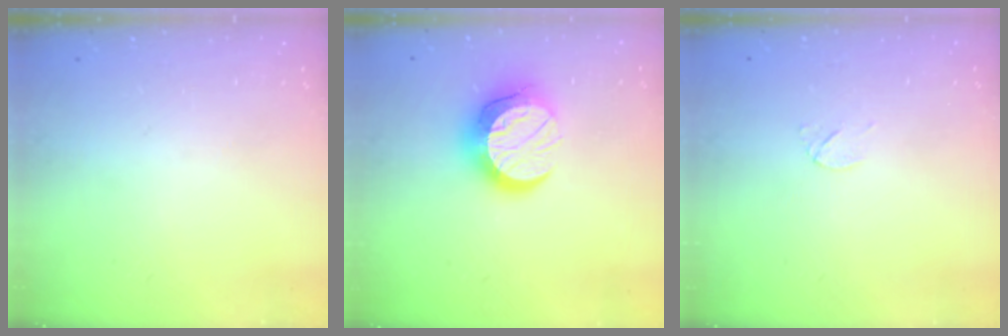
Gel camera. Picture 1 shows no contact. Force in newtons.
{"total": 12.7, "press": 12.7, "slide": 1.1}
{"total": 4.0, "press": 3.9, "slide": 0.7}